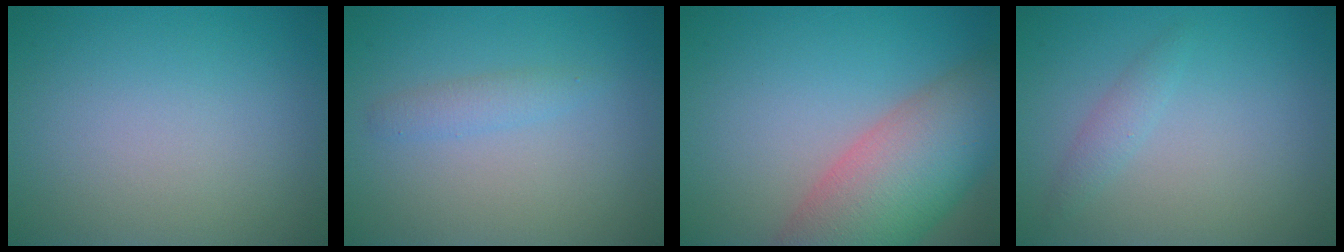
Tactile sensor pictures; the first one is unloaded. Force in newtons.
{"total": 1.4, "press": 1.4, "slide": 0.0}
{"total": 10.0, "press": 9.9, "slide": 0.6}
{"total": 1.2, "press": 1.2, "slide": 0.1}